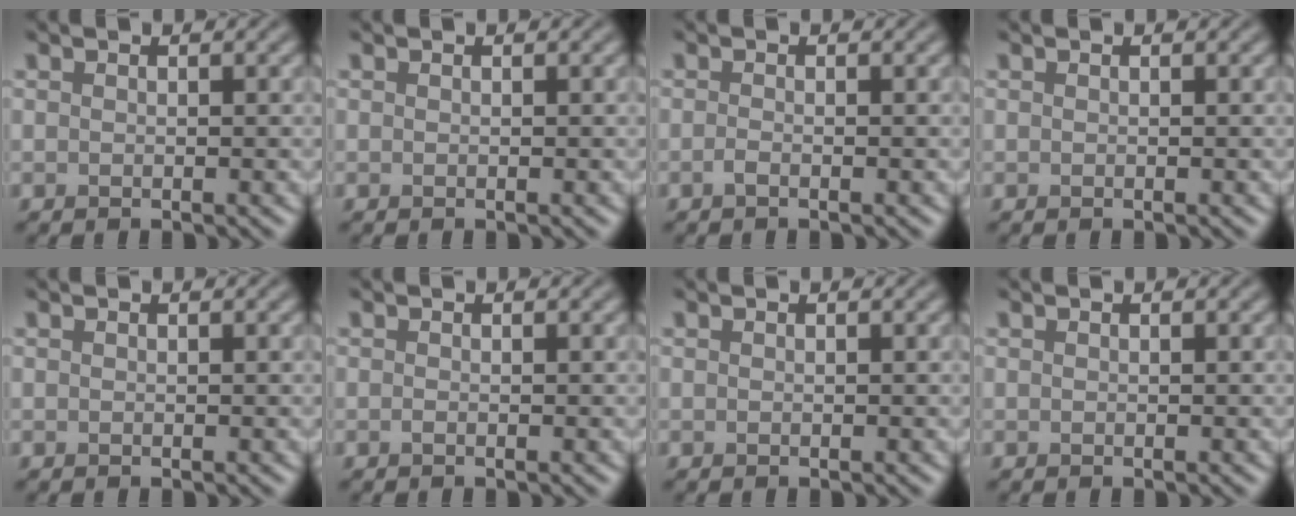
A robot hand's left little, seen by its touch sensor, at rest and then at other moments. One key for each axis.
{"total": 0.0}
{"total": 0.7, "fx": -0.4, "fy": 0.2, "fz": 0.5, "tx": -0.012, "ty": -0.002, "tz": -0.009}
{"total": 0.0}
{"total": 0.0}
{"total": 0.0}
{"total": 0.0}
{"total": 0.0}